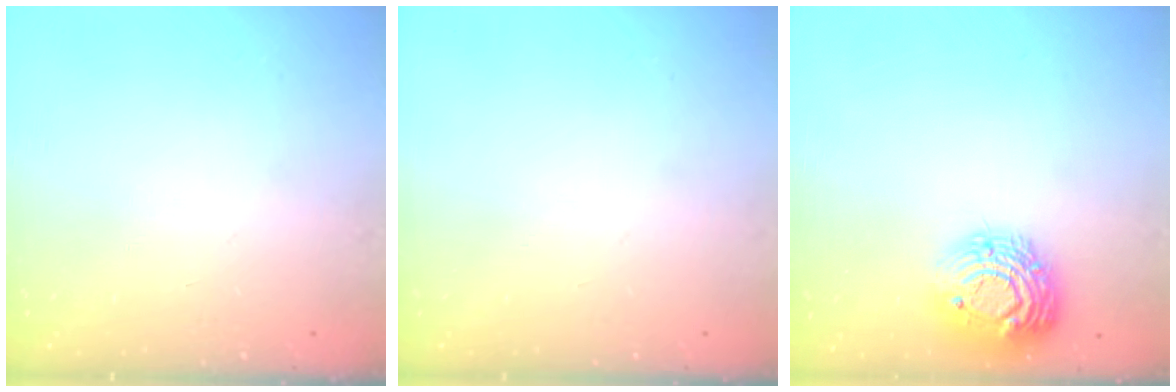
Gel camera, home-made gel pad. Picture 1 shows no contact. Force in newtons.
{"total": 0.0}
{"total": 13.8, "press": 13.8, "slide": 1.0}